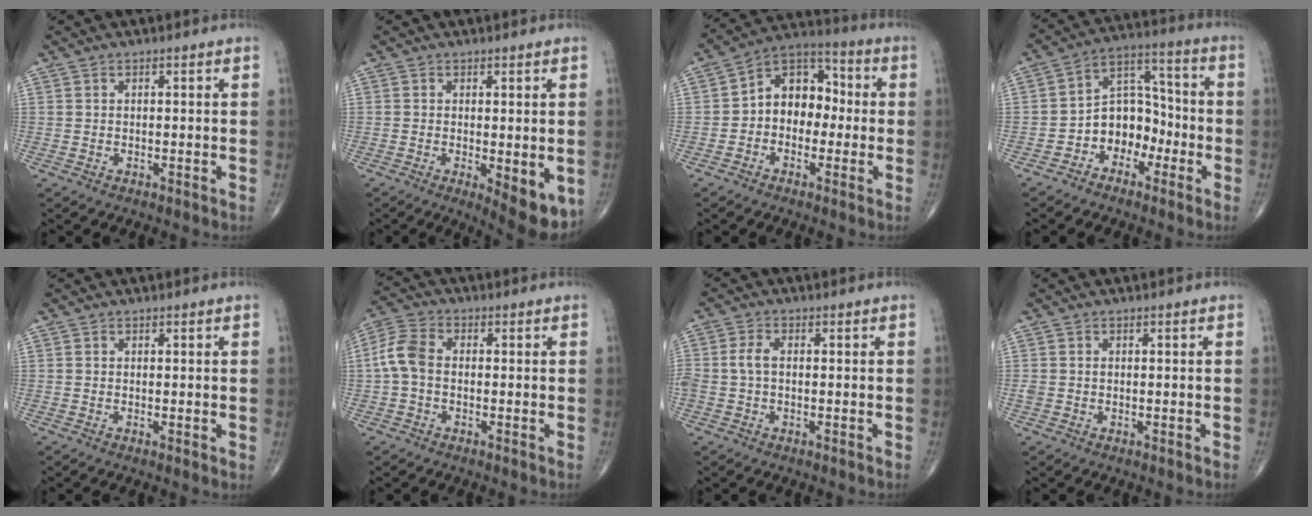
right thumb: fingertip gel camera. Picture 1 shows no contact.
{"total": 8.0, "force": [-2.1, 2.9, 7.2], "torque": [-0.092, -0.020, -0.024]}
{"total": 10.7, "force": [-0.6, 8.0, 7.1], "torque": [-0.073, 0.044, -0.029]}
{"total": 9.7, "force": [-3.7, 7.4, 4.9], "torque": [-0.035, 0.060, -0.075]}
{"total": 0.8, "force": [0.1, 0.3, 0.8], "torque": [-0.015, -0.005, -0.001]}
{"total": 4.7, "force": [-0.4, 3.3, 3.3], "torque": [-0.066, 0.013, -0.019]}
{"total": 3.3, "force": [-0.3, 2.0, 2.6], "torque": [-0.067, 0.007, -0.009]}
{"total": 1.0, "force": [-0.1, 0.9, 0.6], "torque": [-0.010, 0.004, 0.001]}